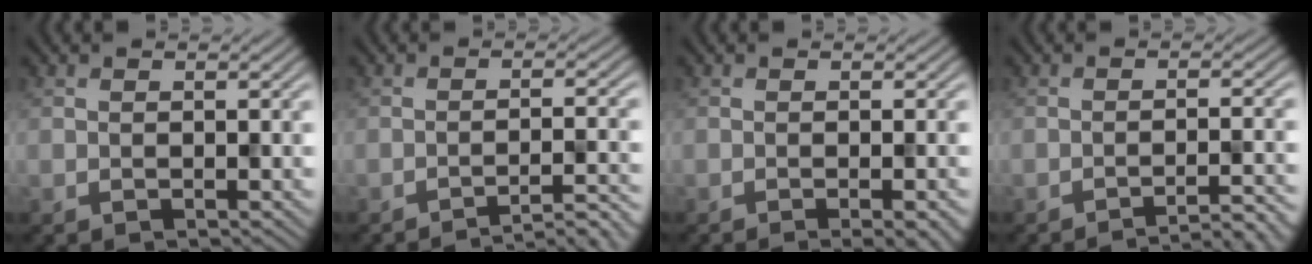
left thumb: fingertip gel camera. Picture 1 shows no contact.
{"total": 4.8, "force": [-3.9, 0.3, 2.7], "torque": [-0.042, 0.020, -0.070]}
{"total": 3.7, "force": [-1.7, 0.8, 3.2], "torque": [-0.035, 0.004, -0.025]}
{"total": 4.3, "force": [-3.4, 0.3, 2.6], "torque": [-0.034, 0.018, -0.066]}